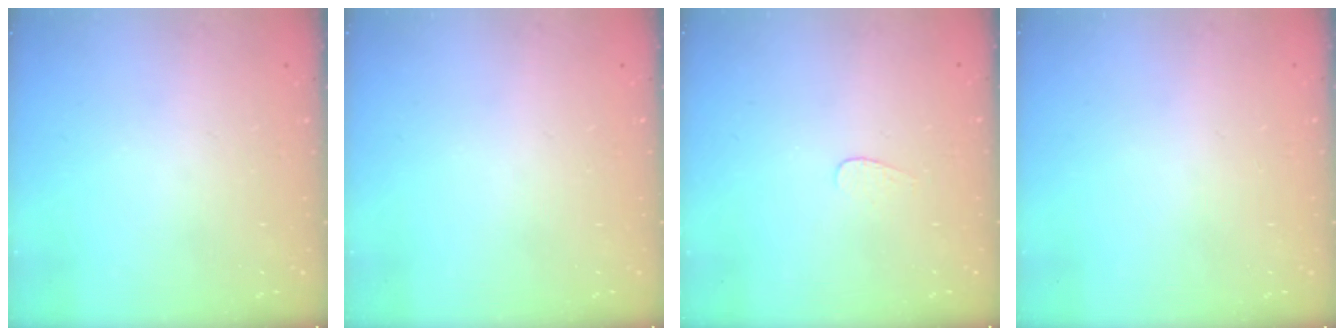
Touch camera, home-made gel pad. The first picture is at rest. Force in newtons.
{"total": 0.0}
{"total": 3.5, "press": 3.5, "slide": 0.3}
{"total": 0.6, "press": 0.6, "slide": 0.2}